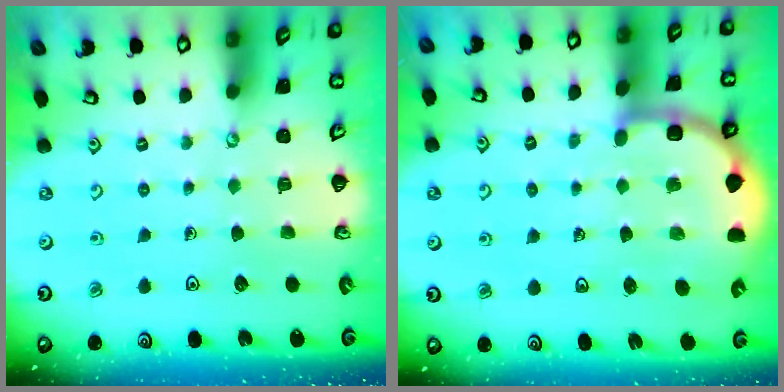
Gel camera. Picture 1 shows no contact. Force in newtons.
{"total": 7.0, "press": 6.5, "slide": 2.5}